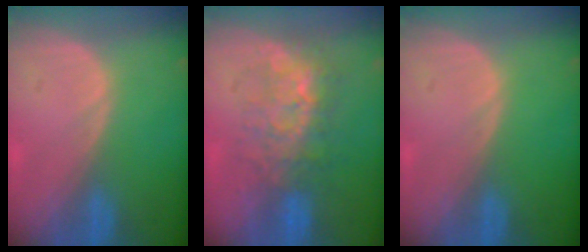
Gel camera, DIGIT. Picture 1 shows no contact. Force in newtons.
{"total": 8.0, "press": 7.6, "slide": 2.5}
{"total": 0.0}